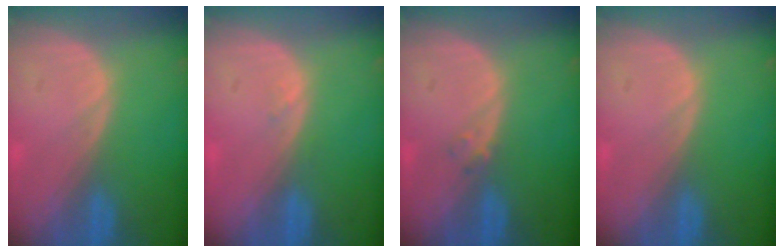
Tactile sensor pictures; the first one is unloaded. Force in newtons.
{"total": 0.7, "press": 0.6, "slide": 0.3}
{"total": 1.0, "press": 1.0, "slide": 0.2}
{"total": 0.0}